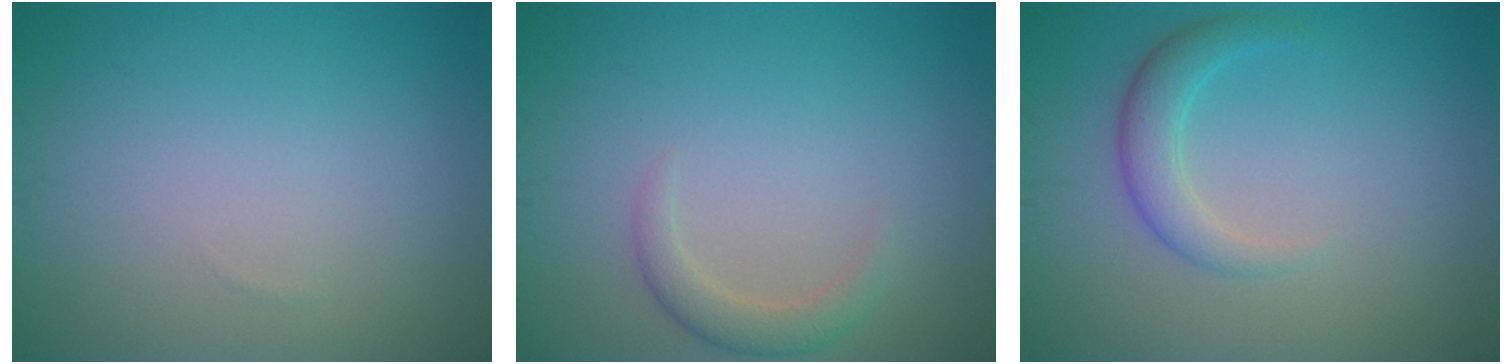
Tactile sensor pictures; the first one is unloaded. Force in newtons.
{"total": 1.9, "press": 1.9, "slide": 0.1}
{"total": 2.5, "press": 2.5, "slide": 0.1}